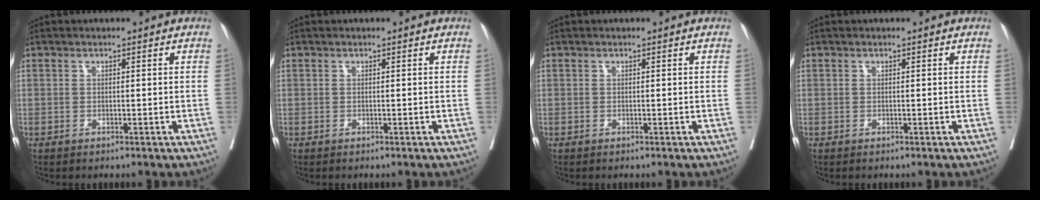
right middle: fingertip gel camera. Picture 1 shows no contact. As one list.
[{"total": 0.0}, {"total": 0.0}, {"total": 0.0}]